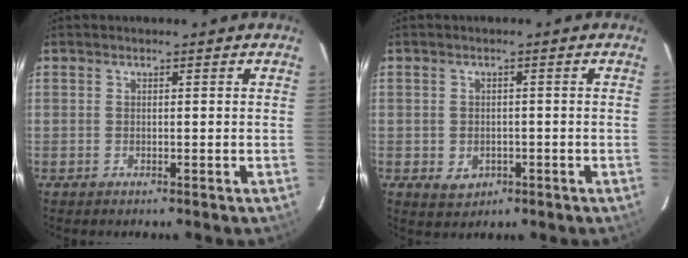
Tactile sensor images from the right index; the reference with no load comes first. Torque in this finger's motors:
{"motor_torque": [0.32, -0.35, 0.06, -0.01]}